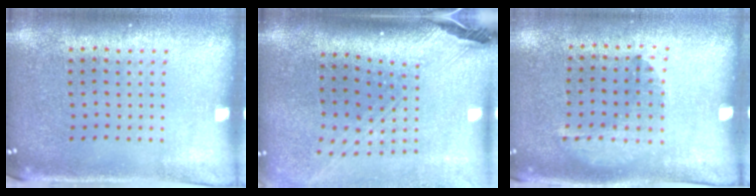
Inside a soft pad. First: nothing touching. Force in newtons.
{"total": 2.9, "press": 2.0, "slide": 2.0}
{"total": 1.4, "press": 0.9, "slide": 1.1}